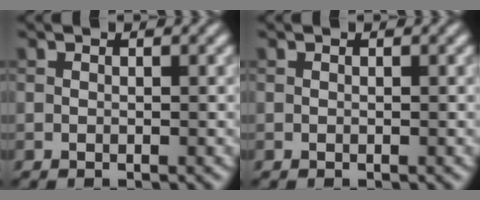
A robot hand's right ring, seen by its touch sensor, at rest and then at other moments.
{"total": 0.0}